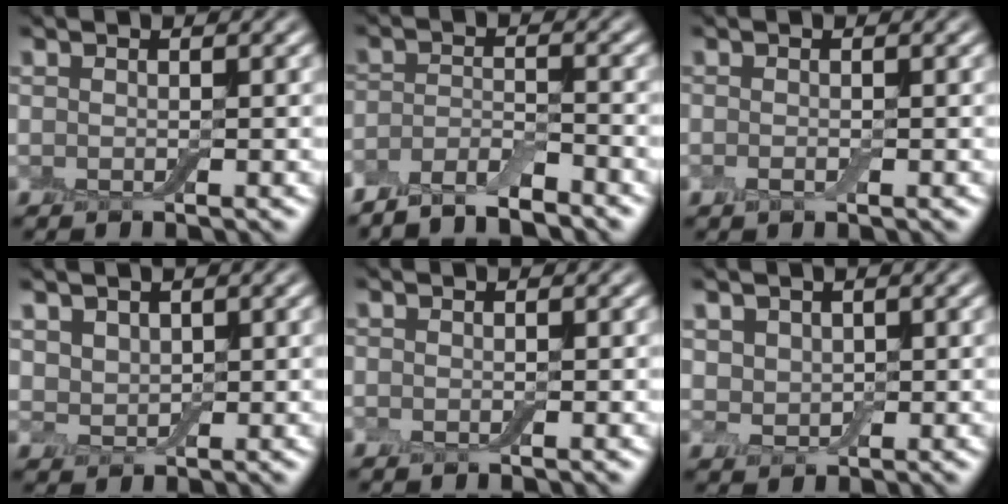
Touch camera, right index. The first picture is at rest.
{"total": 4.2, "force": [-3.7, 0.9, 1.7], "torque": [-0.037, -0.001, -0.072]}
{"total": 0.6, "force": [-0.1, 0.3, 0.5], "torque": [-0.011, 0.002, -0.004]}
{"total": 2.0, "force": [1.2, 1.5, 0.6], "torque": [-0.015, 0.003, 0.020]}
{"total": 0.0}
{"total": 2.4, "force": [1.2, 2.0, 0.8], "torque": [-0.021, 0.005, 0.017]}